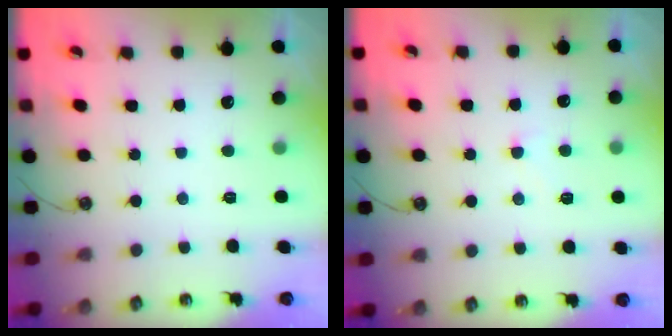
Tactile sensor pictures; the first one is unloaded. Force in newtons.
{"total": 2.7, "press": 2.6, "slide": 0.5}